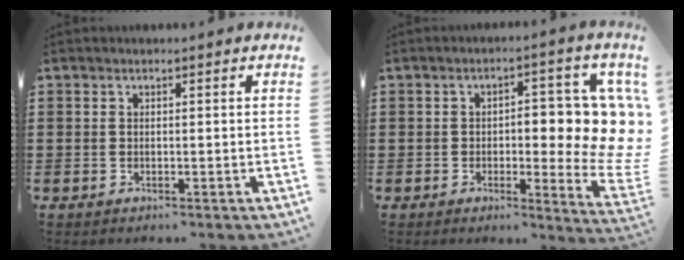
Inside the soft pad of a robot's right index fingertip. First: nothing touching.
{"total": 10.4, "force": [1.0, 4.1, 9.6], "torque": [-0.115, -0.020, 0.012]}